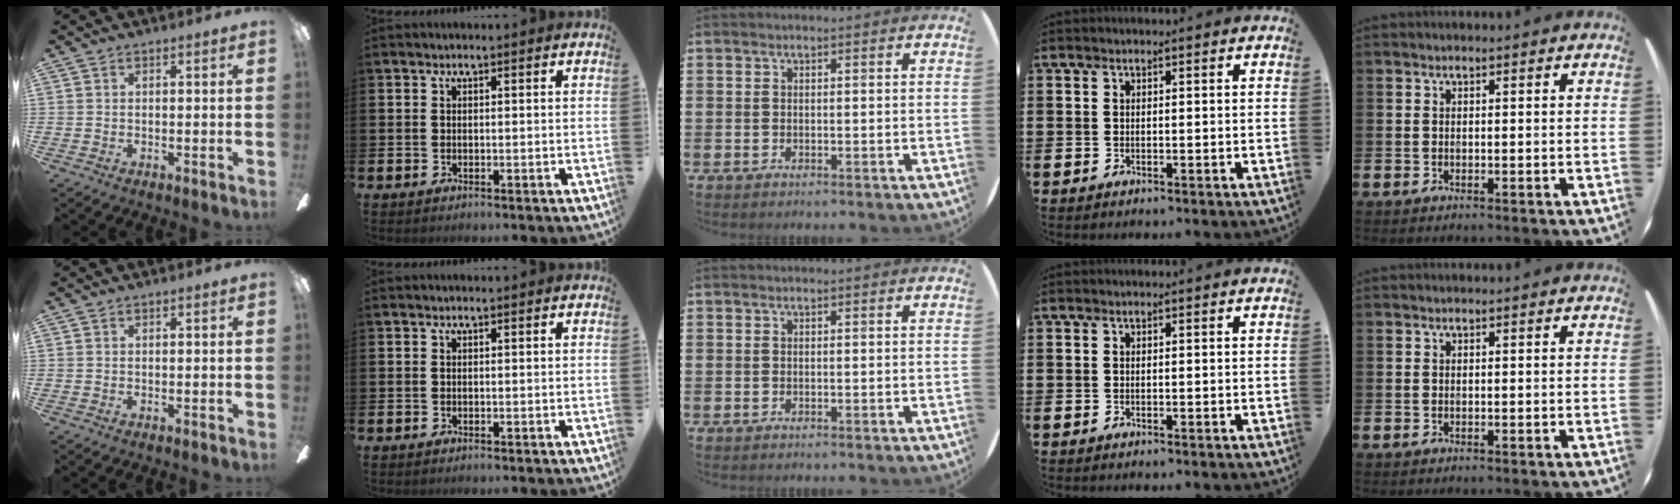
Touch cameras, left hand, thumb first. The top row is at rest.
{}